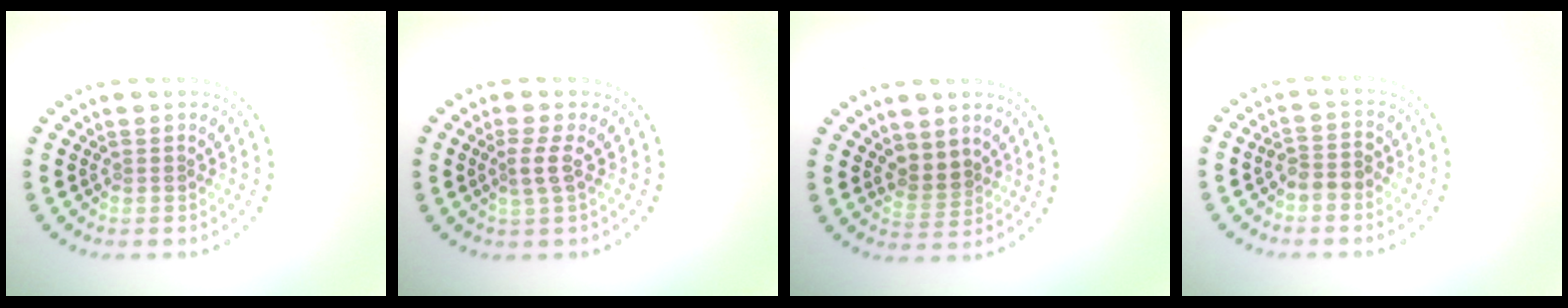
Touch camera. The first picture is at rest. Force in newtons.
{"total": 1.7, "press": 1.3, "slide": 1.1}
{"total": 2.0, "press": 1.8, "slide": 1.0}
{"total": 1.8, "press": 1.7, "slide": 0.6}